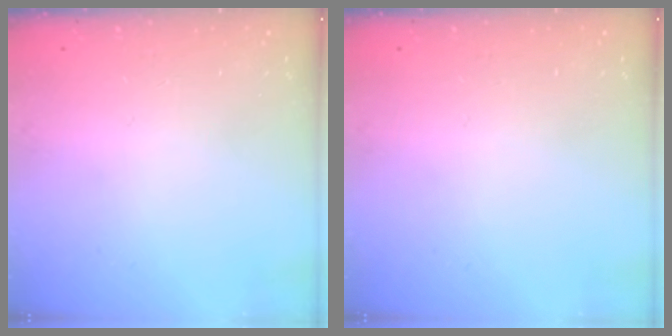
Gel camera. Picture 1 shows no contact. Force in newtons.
{"total": 0.0}